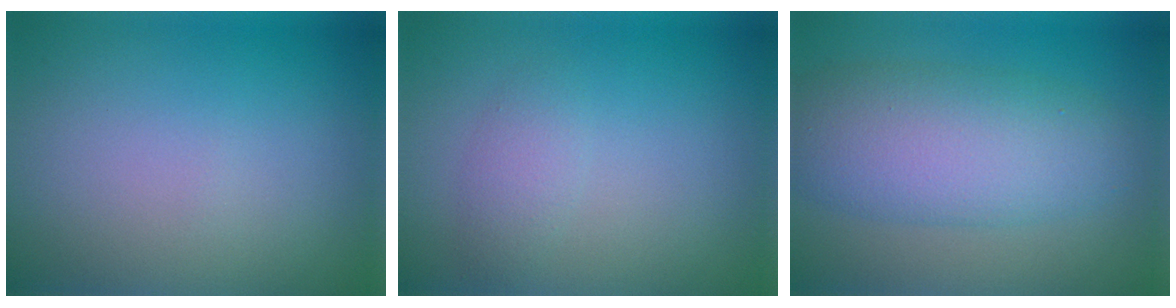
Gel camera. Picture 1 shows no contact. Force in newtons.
{"total": 1.6, "press": 1.6, "slide": 0.0}
{"total": 7.4, "press": 7.4, "slide": 0.1}